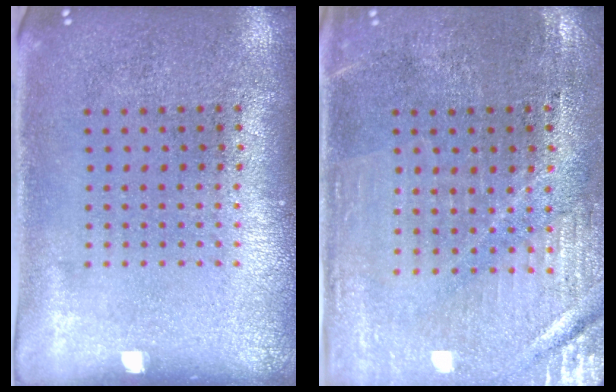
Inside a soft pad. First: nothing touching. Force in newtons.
{"total": 0.9, "press": 0.8, "slide": 0.3}